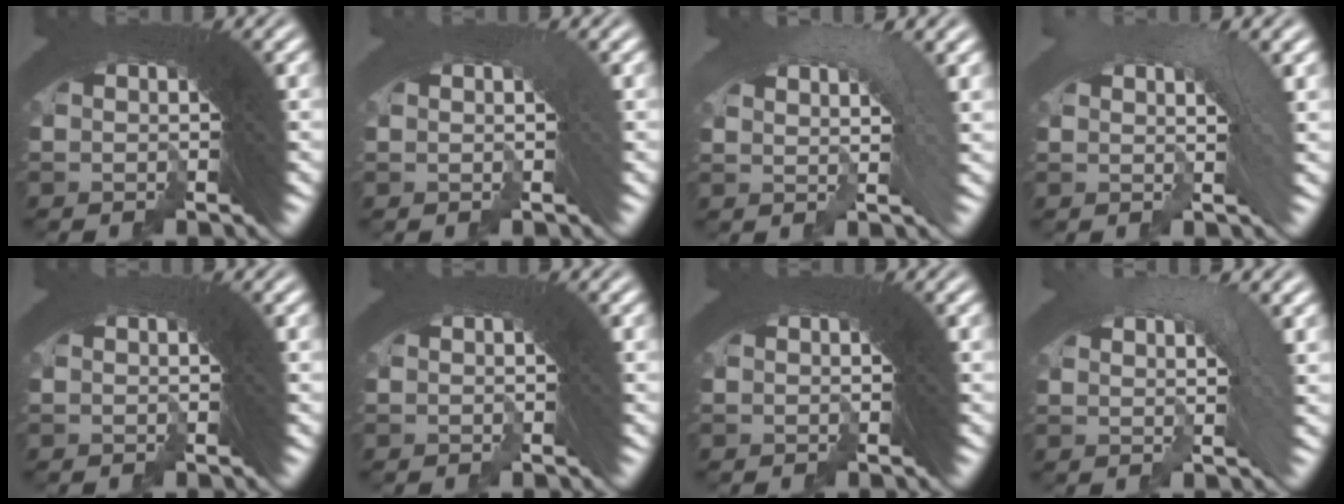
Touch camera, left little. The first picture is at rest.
{"total": 1.2, "force": [-0.7, -0.1, -1.0], "torque": [0.013, 0.000, -0.008]}
{"total": 2.0, "force": [-0.6, 1.5, 1.2], "torque": [-0.013, 0.003, -0.009]}
{"total": 2.0, "force": [-1.9, 0.3, -0.3], "torque": [0.020, 0.001, -0.030]}
{"total": 1.4, "force": [-0.9, -0.6, -0.9], "torque": [0.009, -0.009, -0.009]}
{"total": 0.8, "force": [-0.1, -0.4, -0.7], "torque": [0.009, -0.002, -0.001]}
{"total": 0.7, "force": [-0.4, -0.3, -0.5], "torque": [0.005, -0.003, -0.005]}
{"total": 1.8, "force": [-1.5, 0.9, 0.3], "torque": [0.001, -0.004, -0.022]}